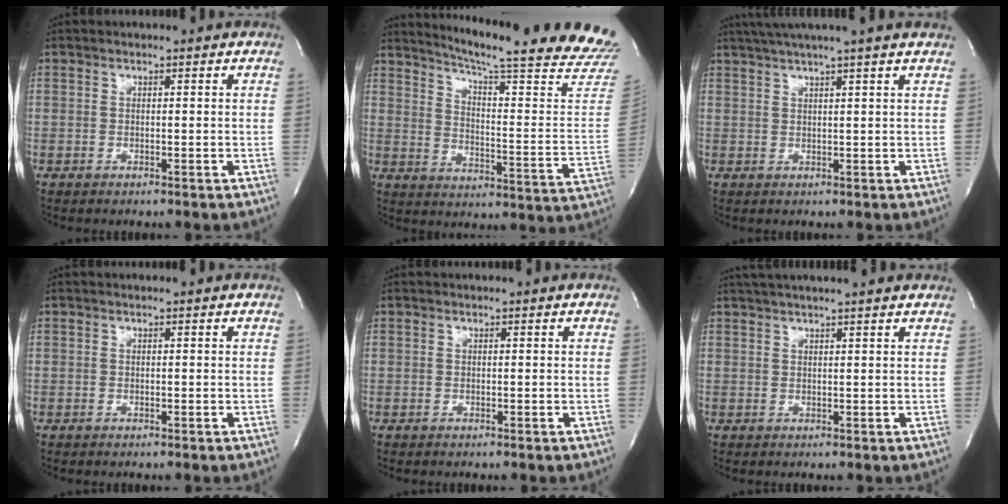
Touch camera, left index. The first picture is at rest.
{"total": 26.4, "force": [23.6, -0.2, 11.9], "torque": [-0.177, -0.108, 0.291]}
{"total": 8.8, "force": [7.2, -1.8, 4.7], "torque": [-0.071, 0.025, 0.092]}
{"total": 0.0}
{"total": 0.0}
{"total": 10.3, "force": [9.0, -0.1, 5.0], "torque": [-0.083, 0.034, 0.114]}